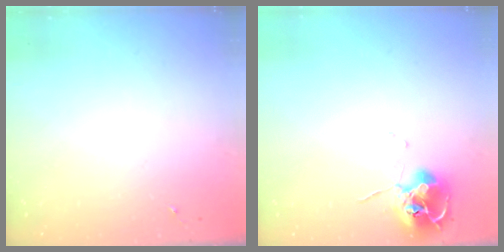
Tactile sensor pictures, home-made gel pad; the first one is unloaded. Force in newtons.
{"total": 10.4, "press": 10.4, "slide": 0.9}